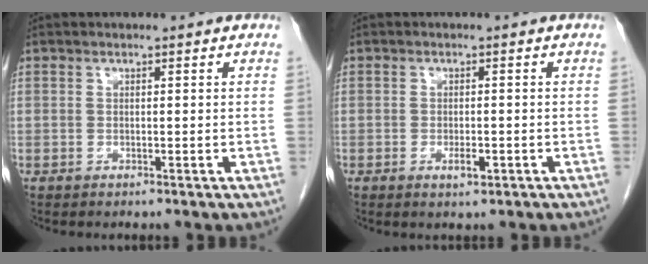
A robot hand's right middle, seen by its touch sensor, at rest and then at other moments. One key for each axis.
{"total": 2.0, "fx": -0.9, "fy": 0.6, "fz": 1.7, "tx": -0.032, "ty": -0.002, "tz": -0.012}